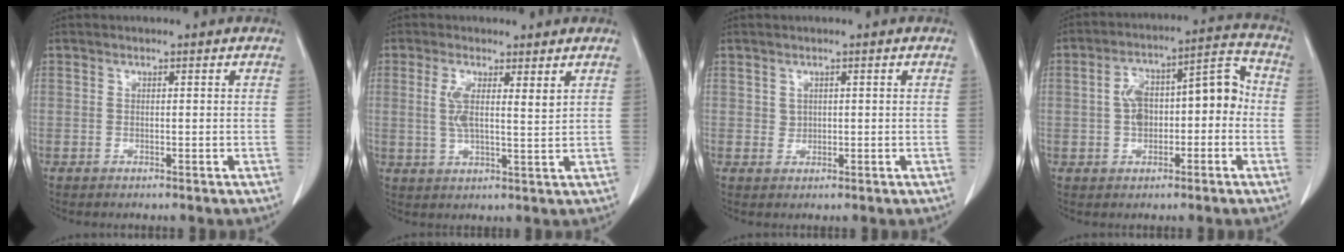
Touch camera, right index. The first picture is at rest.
{"total": 5.8, "force": [2.1, 1.5, 5.2], "torque": [-0.100, 0.003, 0.040]}
{"total": 1.6, "force": [0.4, 1.5, 0.7], "torque": [-0.012, 0.004, 0.013]}
{"total": 12.4, "force": [-0.6, 5.9, 10.9], "torque": [-0.175, 0.054, -0.007]}